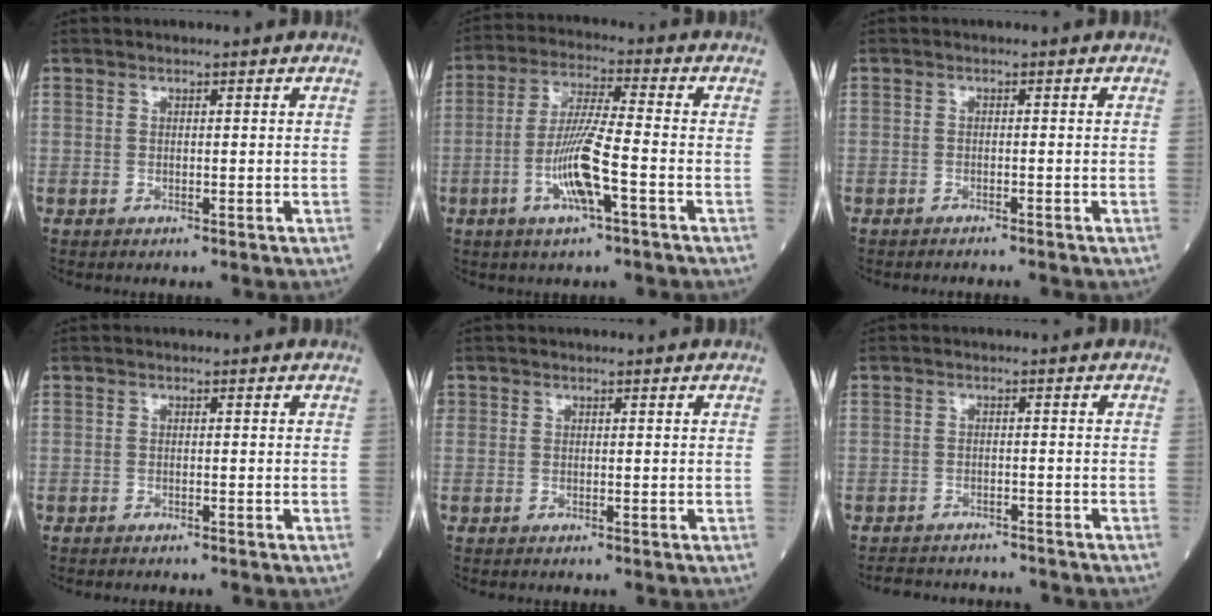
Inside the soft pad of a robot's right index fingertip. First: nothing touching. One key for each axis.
{"total": 10.1, "fx": -3.5, "fy": 1.3, "fz": 9.3, "tx": -0.190, "ty": -0.003, "tz": -0.066}
{"total": 3.3, "fx": -3.0, "fy": 0.9, "fz": 1.0, "tx": -0.021, "ty": -0.004, "tz": -0.039}
{"total": 2.3, "fx": -1.9, "fy": 0.9, "fz": 0.9, "tx": -0.023, "ty": -0.005, "tz": -0.023}
{"total": 1.4, "fx": -0.1, "fy": 1.3, "fz": 0.7, "tx": -0.039, "ty": 0.012, "tz": 0.000}
{"total": 9.2, "fx": -8.4, "fy": 3.2, "fz": 1.9, "tx": -0.037, "ty": 0.015, "tz": -0.117}